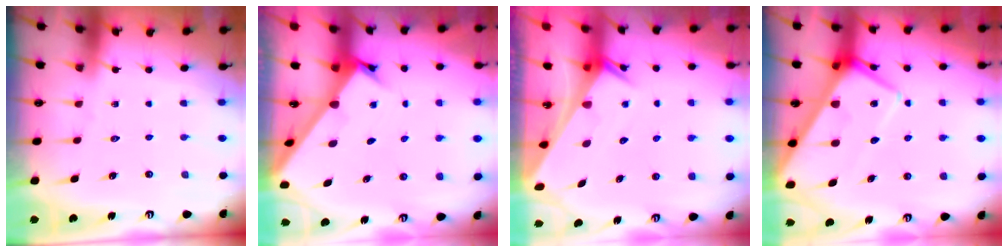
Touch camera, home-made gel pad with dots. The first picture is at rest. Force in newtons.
{"total": 2.5, "press": 2.5, "slide": 0.2}
{"total": 2.7, "press": 2.7, "slide": 0.1}
{"total": 10.9, "press": 10.8, "slide": 1.0}